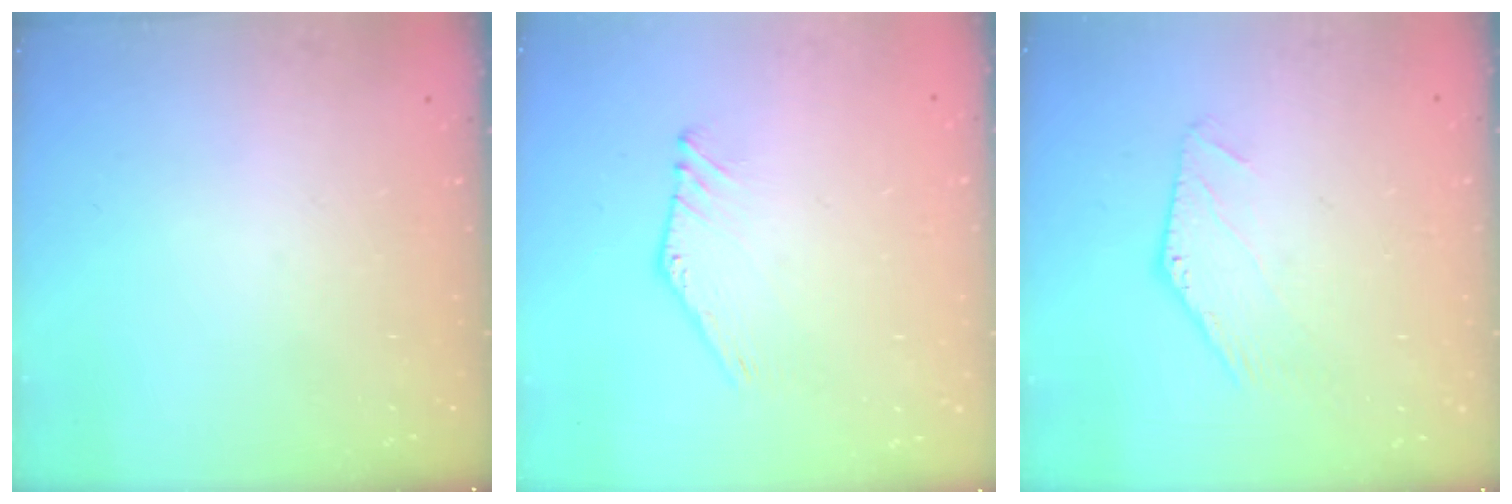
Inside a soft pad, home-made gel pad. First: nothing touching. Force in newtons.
{"total": 2.4, "press": 2.4, "slide": 0.1}
{"total": 0.0}